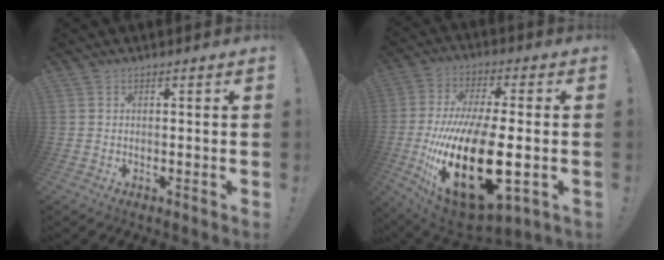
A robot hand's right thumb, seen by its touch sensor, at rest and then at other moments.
{"total": 28.0, "force": [-5.5, 12.1, 24.6], "torque": [-0.468, 0.006, -0.075]}